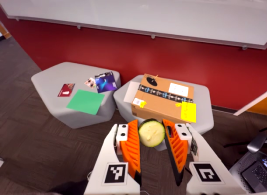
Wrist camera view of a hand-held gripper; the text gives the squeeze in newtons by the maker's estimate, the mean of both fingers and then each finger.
{"total": 11.8, "left": 12.4, "right": 11.3}